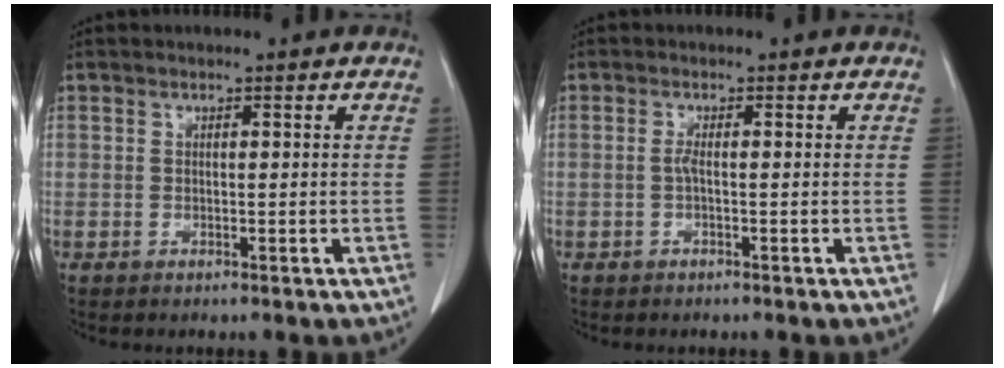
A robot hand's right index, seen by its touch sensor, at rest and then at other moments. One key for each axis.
{"total": 0.9, "fx": -0.2, "fy": 0.0, "fz": 0.9, "tx": -0.019, "ty": 0.002, "tz": -0.005}